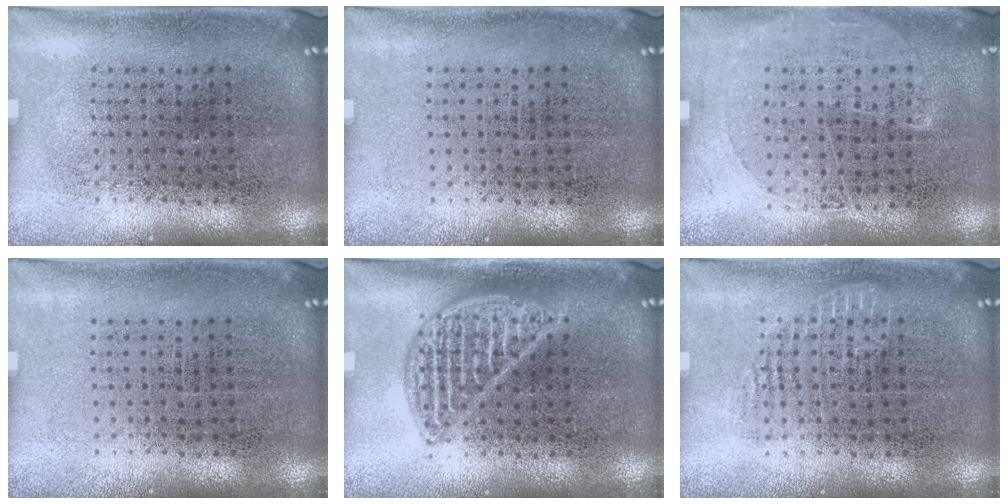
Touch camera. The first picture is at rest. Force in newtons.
{"total": 0.0}
{"total": 1.2, "press": 1.0, "slide": 0.7}
{"total": 0.0}
{"total": 2.1, "press": 2.1, "slide": 0.2}
{"total": 1.3, "press": 1.2, "slide": 0.4}